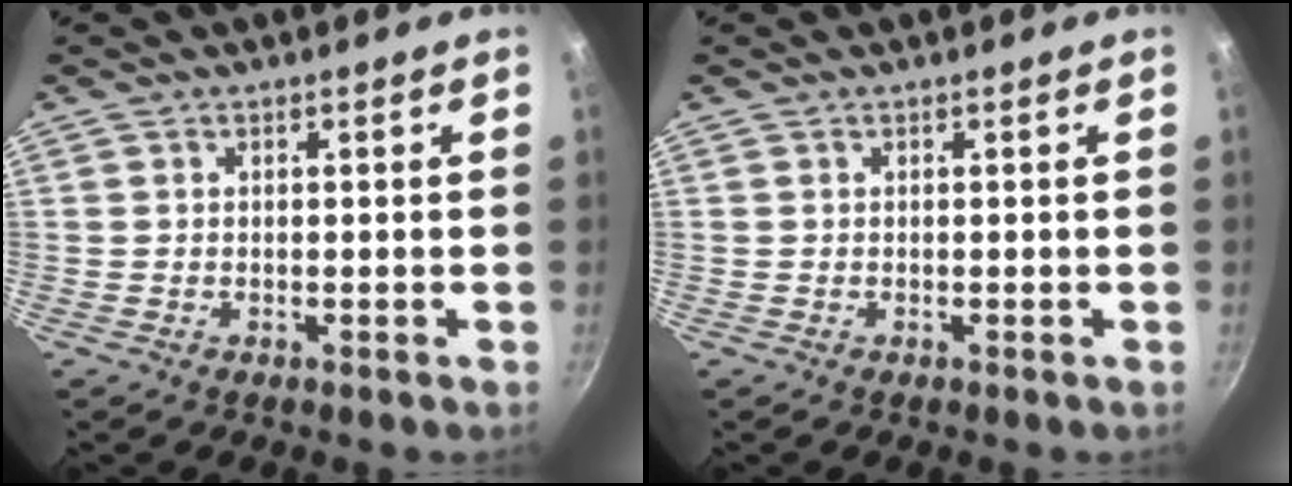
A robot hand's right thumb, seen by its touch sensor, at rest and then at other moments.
{"total": 0.0}